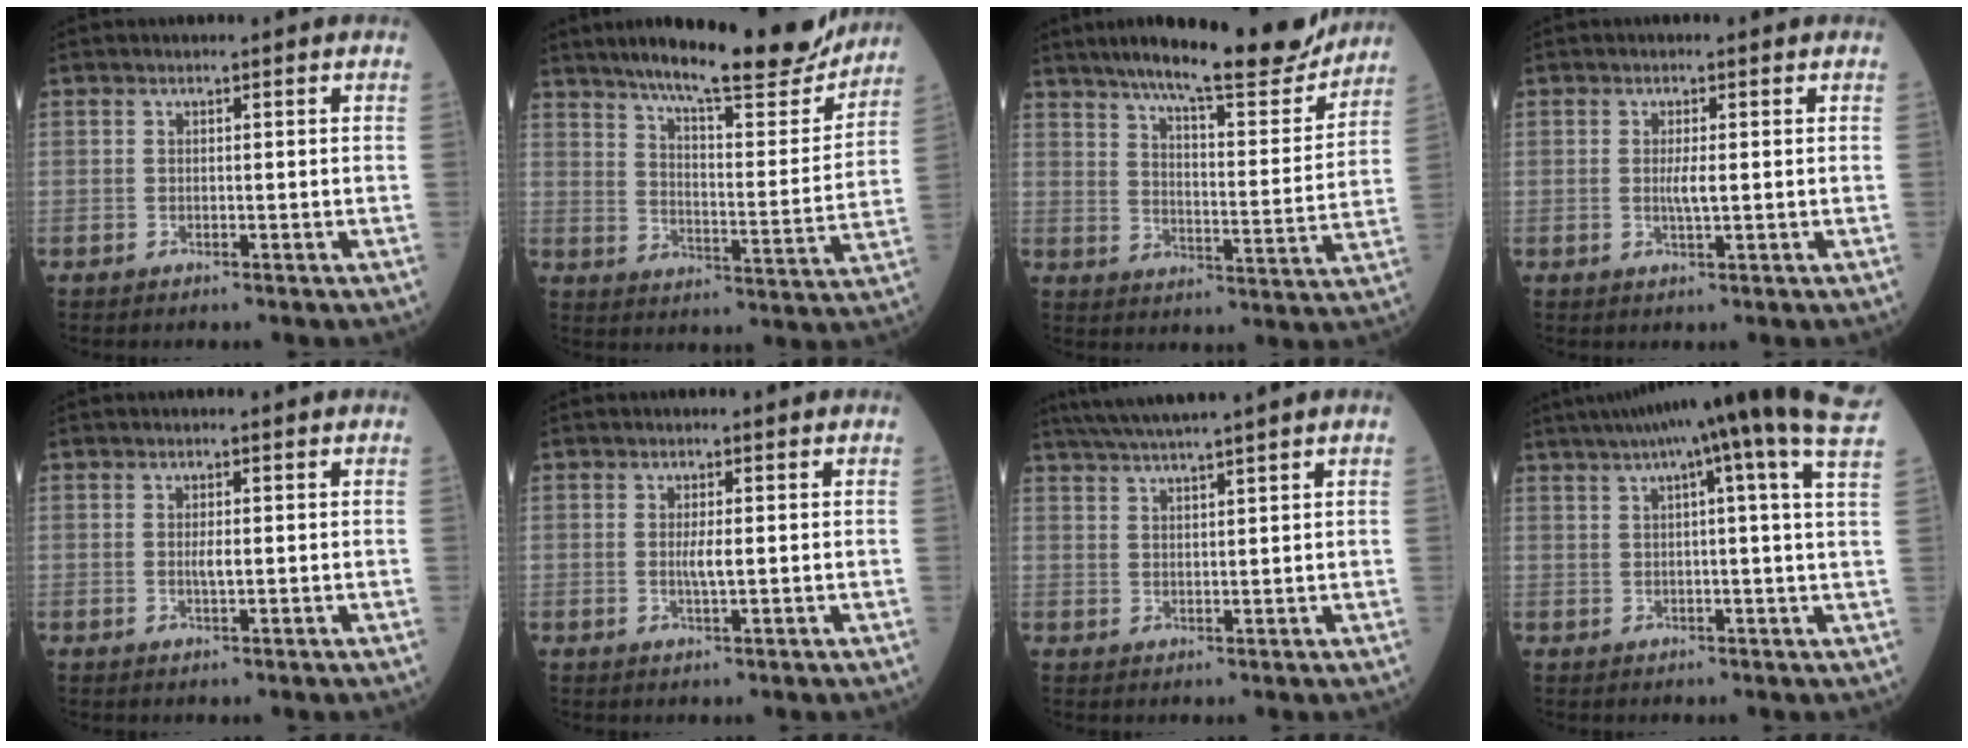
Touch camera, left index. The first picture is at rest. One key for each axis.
{"total": 19.9, "fx": 17.3, "fy": 2.4, "fz": 9.6, "tx": -0.141, "ty": -0.029, "tz": 0.238}
{"total": 18.3, "fx": 15.9, "fy": 2.1, "fz": 8.7, "tx": -0.130, "ty": -0.024, "tz": 0.219}
{"total": 2.1, "fx": -0.2, "fy": 0.1, "fz": 2.0, "tx": -0.045, "ty": -0.007, "tz": -0.002}
{"total": 1.3, "fx": -0.2, "fy": 0.1, "fz": 1.2, "tx": -0.027, "ty": -0.005, "tz": -0.002}
{"total": 1.9, "fx": -0.2, "fy": 0.1, "fz": 1.9, "tx": -0.043, "ty": -0.007, "tz": -0.002}
{"total": 7.8, "fx": 6.5, "fy": -1.5, "fz": 4.0, "tx": -0.069, "ty": 0.018, "tz": 0.102}
{"total": 18.2, "fx": 12.8, "fy": -1.2, "fz": 12.9, "tx": -0.203, "ty": 0.019, "tz": 0.152}